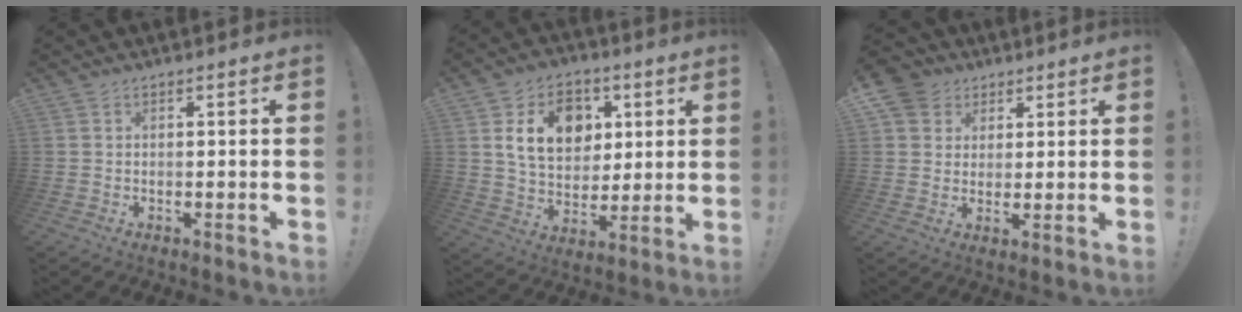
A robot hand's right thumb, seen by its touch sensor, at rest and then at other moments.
{"total": 16.1, "force": [5.3, 12.4, 8.9], "torque": [-0.120, -0.012, 0.102]}
{"total": 7.6, "force": [3.9, 6.4, 1.6], "torque": [-0.028, -0.019, 0.080]}